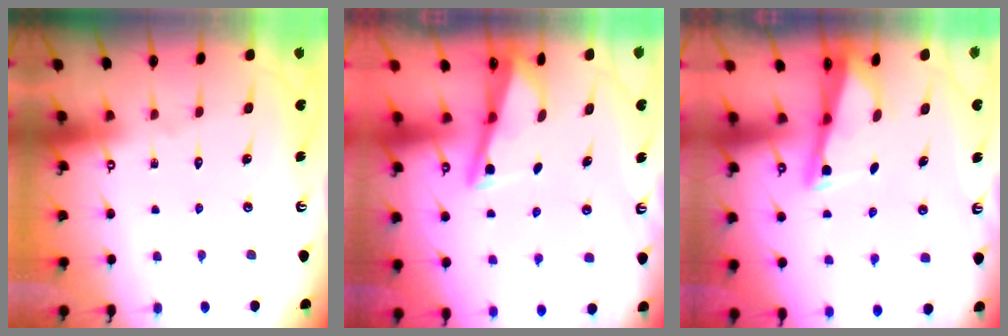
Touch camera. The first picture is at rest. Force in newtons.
{"total": 2.8, "press": 2.8, "slide": 0.4}
{"total": 2.7, "press": 2.7, "slide": 0.3}